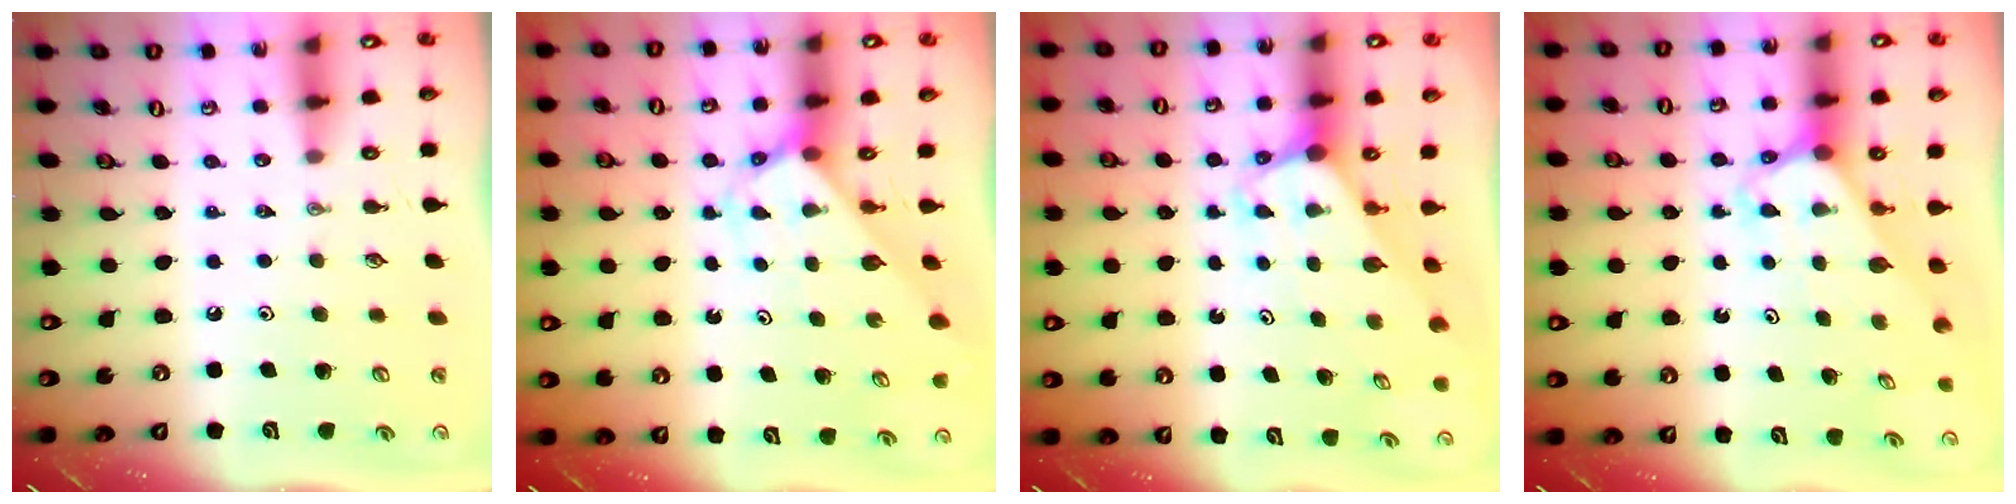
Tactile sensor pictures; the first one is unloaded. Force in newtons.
{"total": 3.0, "press": 3.0, "slide": 0.2}
{"total": 3.0, "press": 3.0, "slide": 0.1}
{"total": 2.7, "press": 2.7, "slide": 0.2}